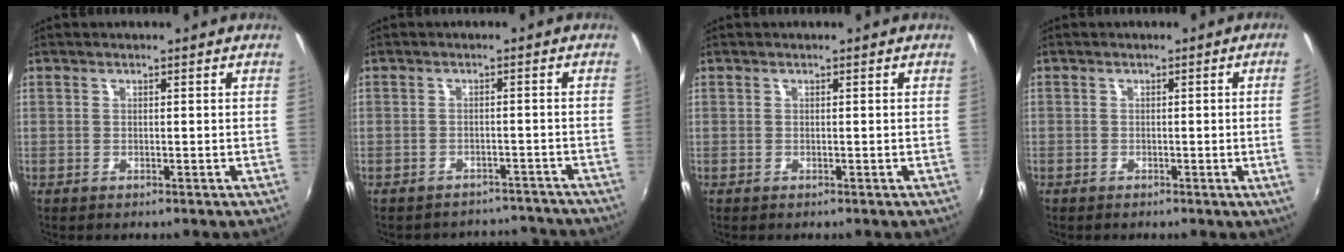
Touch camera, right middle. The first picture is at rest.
{"total": 9.3, "force": [-8.3, 4.1, 1.2], "torque": [-0.024, 0.029, -0.094]}
{"total": 0.0}
{"total": 2.8, "force": [-0.2, -1.5, 2.4], "torque": [-0.040, -0.011, 0.004]}